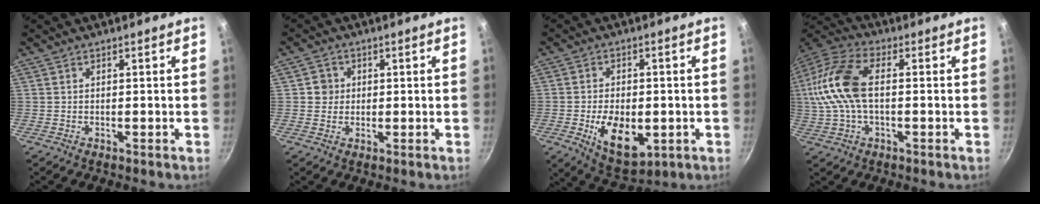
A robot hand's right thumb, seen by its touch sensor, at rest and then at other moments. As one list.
[{"total": 3.1, "force": [0.3, 3.1, 0.7], "torque": [0.010, 0.006, 0.000]}, {"total": 11.9, "force": [-2.8, 7.1, 9.1], "torque": [-0.128, -0.005, -0.031]}, {"total": 16.0, "force": [0.9, 8.9, 13.3], "torque": [-0.278, 0.027, 0.002]}]